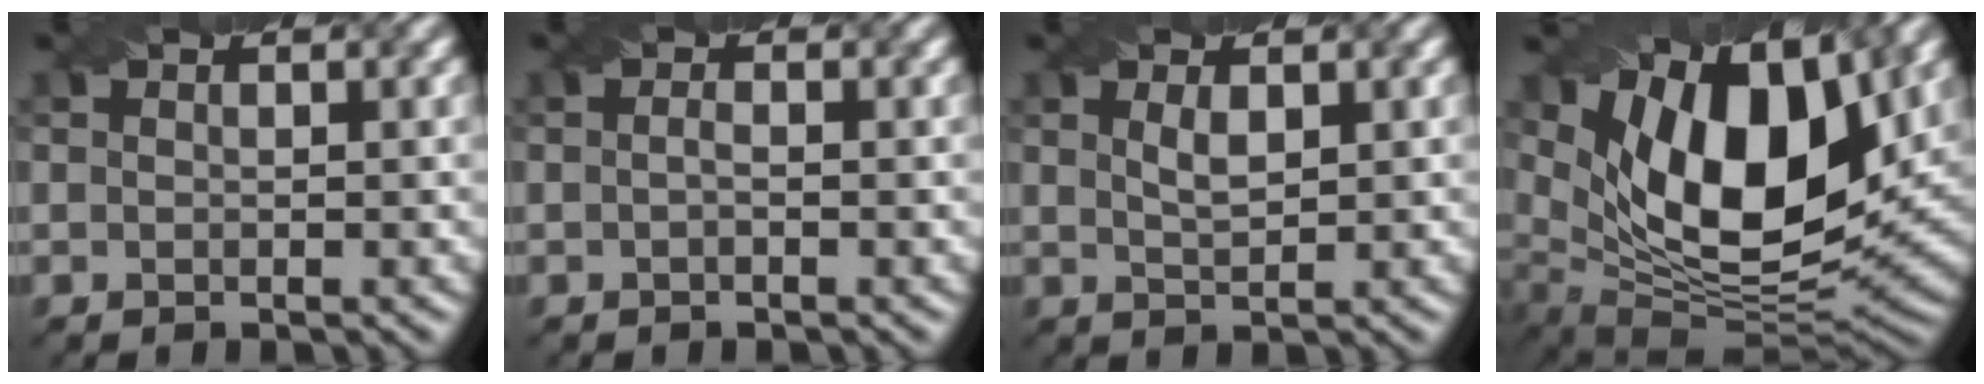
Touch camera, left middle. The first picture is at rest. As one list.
[{"total": 0.6, "force": [-0.3, 0.1, 0.6], "torque": [-0.014, 0.000, -0.005]}, {"total": 1.5, "force": [0.7, 0.5, 1.3], "torque": [-0.027, -0.001, 0.017]}, {"total": 14.7, "force": [5.9, 6.8, 11.6], "torque": [-0.195, 0.010, 0.094]}]